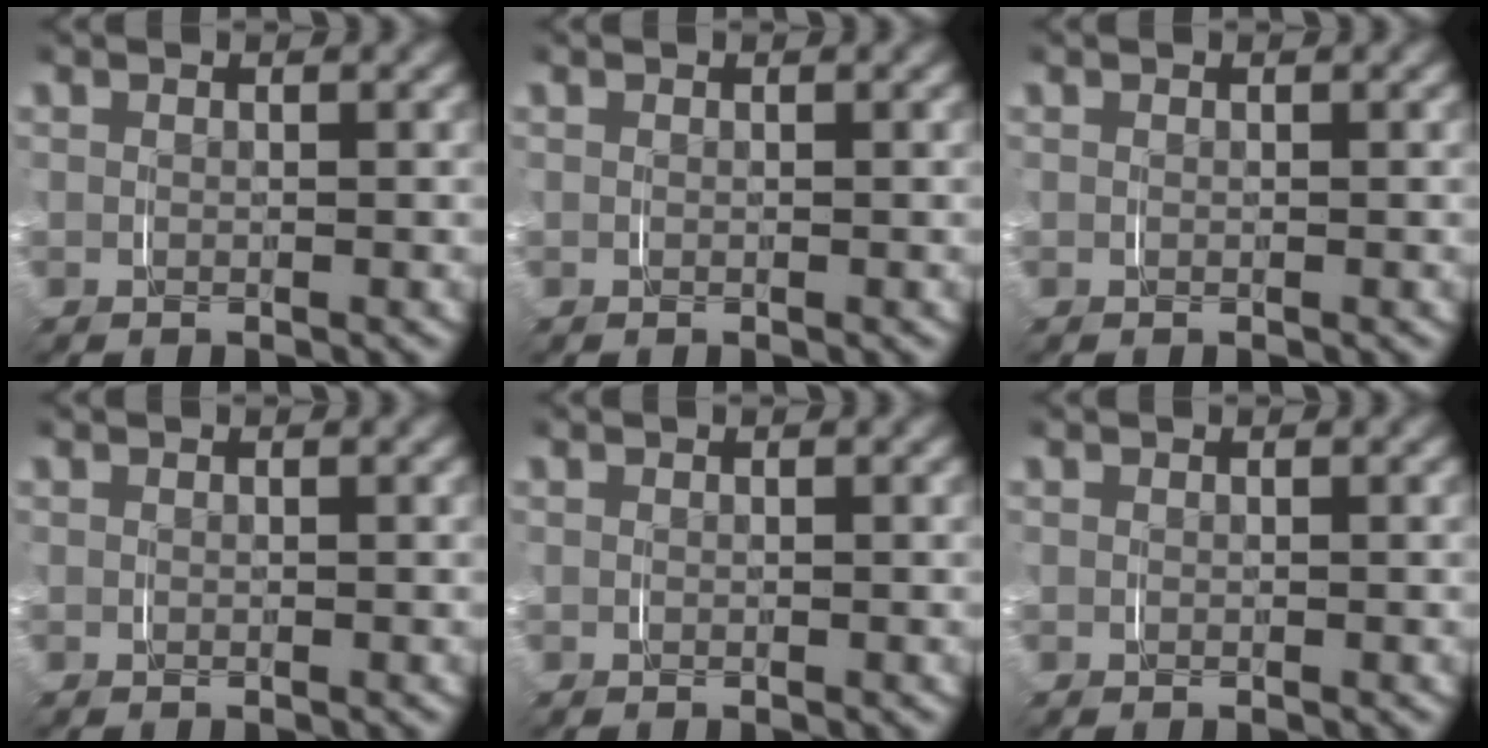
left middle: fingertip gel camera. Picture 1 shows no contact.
{"total": 0.0}
{"total": 0.0}
{"total": 0.0}
{"total": 0.0}
{"total": 0.0}